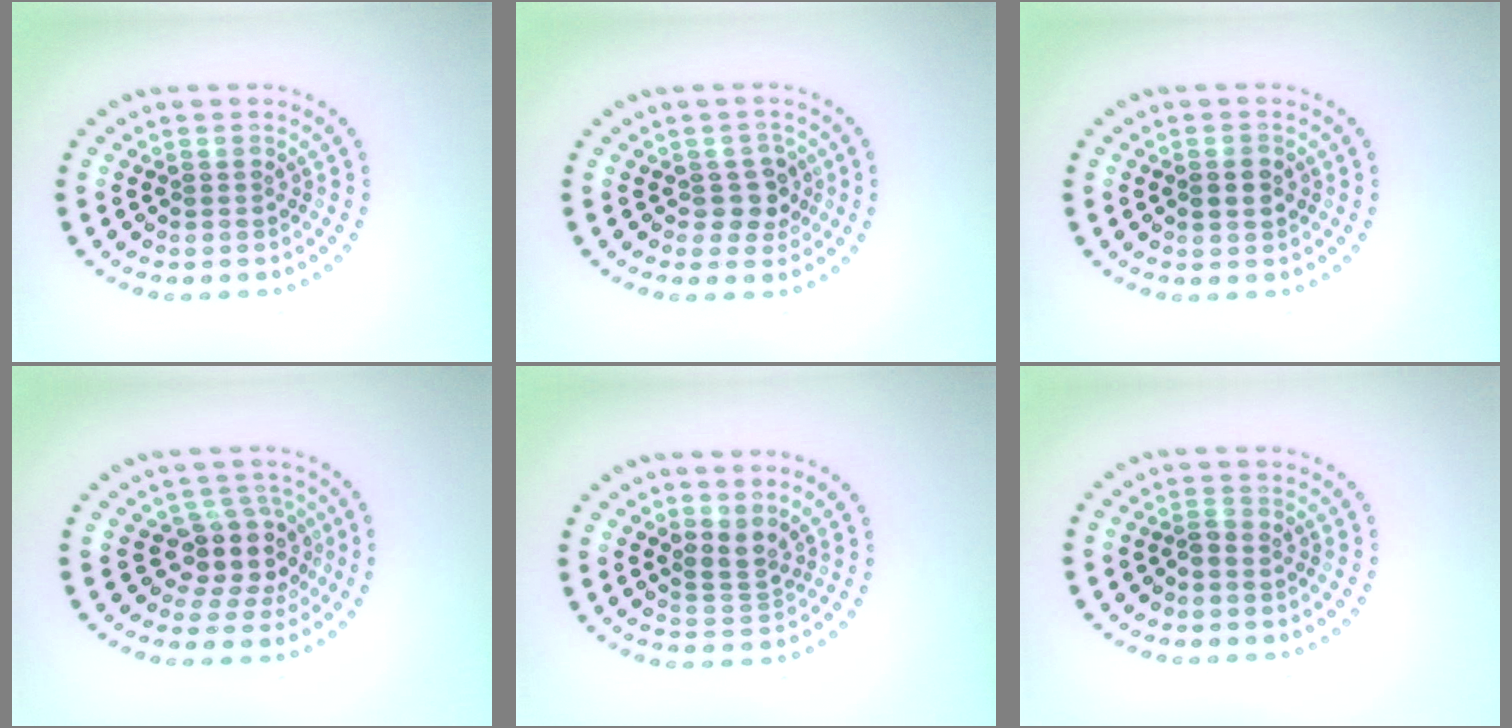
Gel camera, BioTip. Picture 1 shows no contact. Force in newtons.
{"total": 2.4, "press": 2.1, "slide": 1.0}
{"total": 1.4, "press": 1.4, "slide": 0.0}
{"total": 3.8, "press": 3.0, "slide": 2.3}
{"total": 2.3, "press": 1.5, "slide": 1.7}
{"total": 1.0, "press": 0.8, "slide": 0.7}